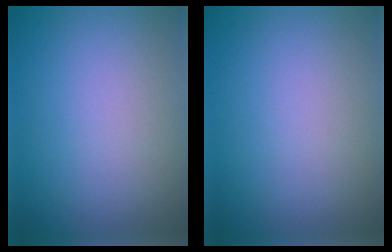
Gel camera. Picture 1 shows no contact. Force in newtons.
{"total": 0.0}